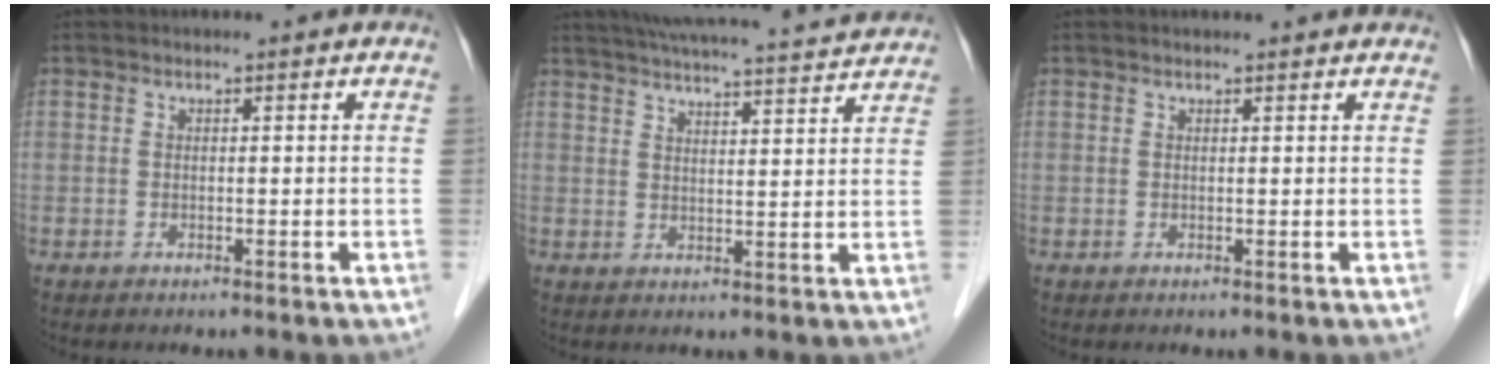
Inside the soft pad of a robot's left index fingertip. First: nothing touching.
{"total": 19.3, "force": [18.0, 1.1, 7.0], "torque": [-0.114, 0.015, 0.238]}
{"total": 3.4, "force": [3.3, 0.5, 0.9], "torque": [-0.014, 0.017, 0.032]}